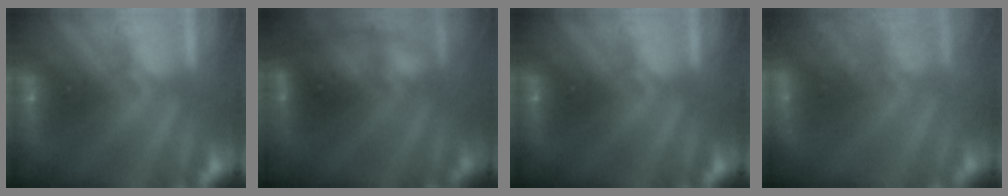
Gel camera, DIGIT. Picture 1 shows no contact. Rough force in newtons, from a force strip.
{"total": 2.2}
{"total": 0.0}
{"total": 8.7}